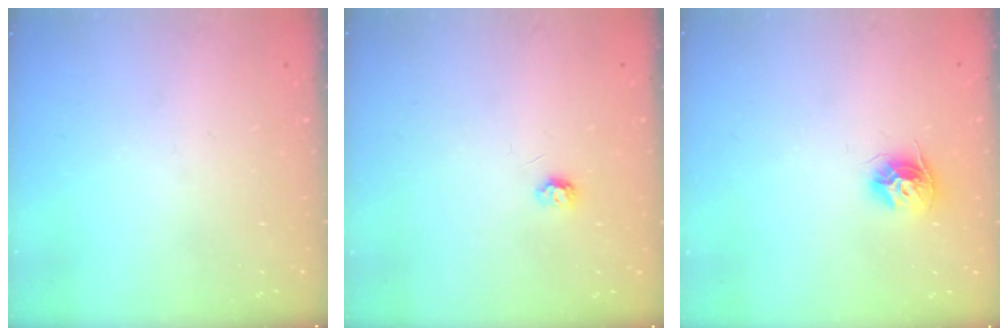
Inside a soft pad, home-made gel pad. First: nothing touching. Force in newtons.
{"total": 4.2, "press": 4.1, "slide": 0.4}
{"total": 9.8, "press": 9.8, "slide": 0.7}